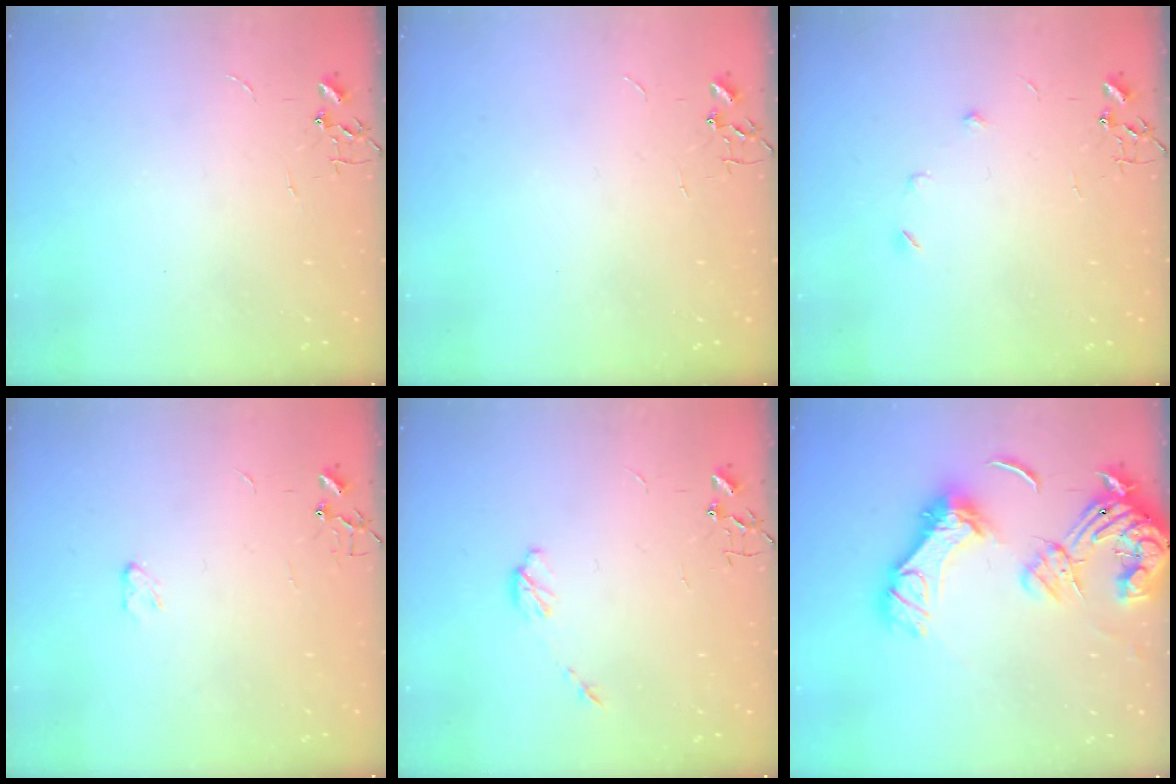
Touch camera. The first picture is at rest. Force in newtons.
{"total": 0.0}
{"total": 5.7, "press": 5.7, "slide": 0.7}
{"total": 2.9, "press": 2.9, "slide": 0.4}
{"total": 4.2, "press": 4.1, "slide": 0.6}
{"total": 19.7, "press": 19.4, "slide": 3.3}